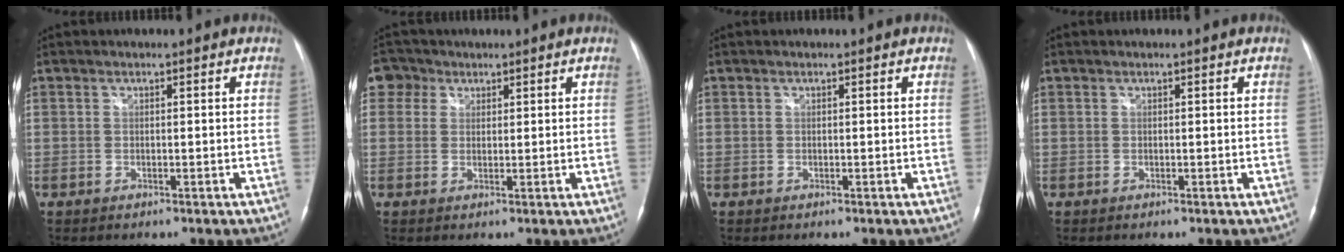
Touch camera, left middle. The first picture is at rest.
{"total": 3.4, "force": [1.7, 2.9, 0.3], "torque": [-0.003, 0.013, 0.028]}
{"total": 0.0}
{"total": 0.0}